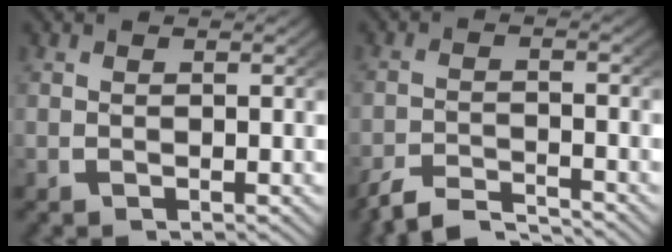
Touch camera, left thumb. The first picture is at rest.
{"total": 4.2, "force": [-3.9, 1.0, 1.3], "torque": [-0.026, -0.009, -0.072]}